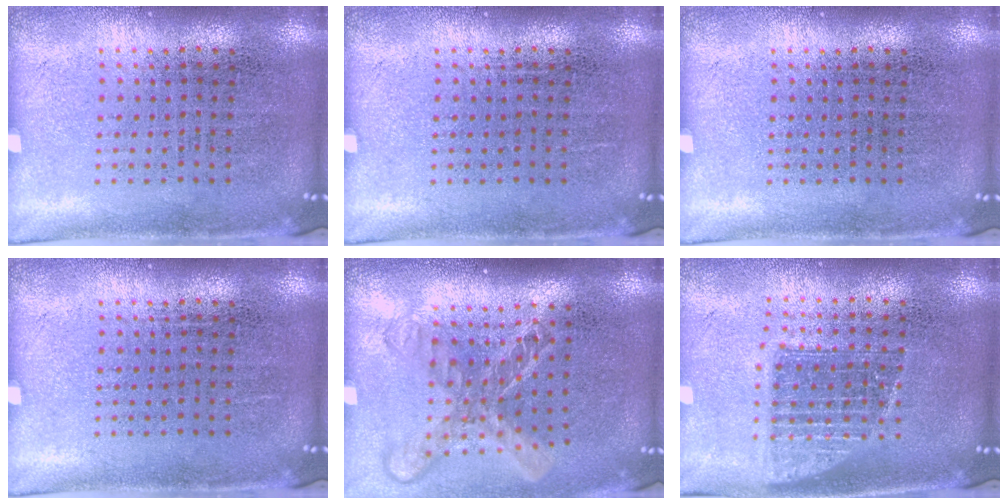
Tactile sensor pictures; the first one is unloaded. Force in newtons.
{"total": 0.0}
{"total": 0.0}
{"total": 0.0}
{"total": 1.7, "press": 1.3, "slide": 1.1}
{"total": 1.3, "press": 1.1, "slide": 0.7}